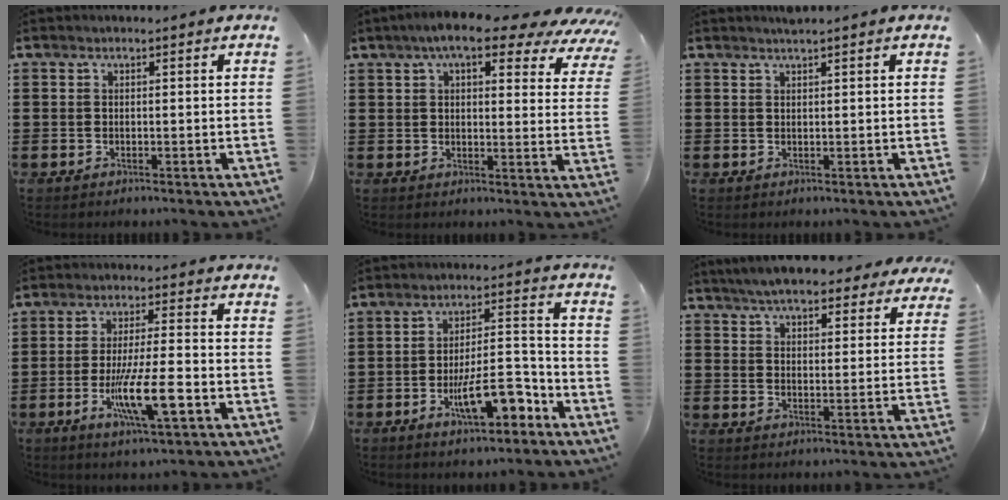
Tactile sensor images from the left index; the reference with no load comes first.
{"total": 8.8, "force": [6.5, 2.2, 5.5], "torque": [-0.094, -0.021, 0.107]}
{"total": 1.0, "force": [0.9, -0.2, 0.5], "torque": [-0.008, -0.002, 0.018]}
{"total": 9.7, "force": [-3.2, 1.6, 9.0], "torque": [-0.174, -0.013, -0.060]}
{"total": 10.7, "force": [-5.1, 3.6, 8.7], "torque": [-0.138, 0.010, -0.085]}
{"total": 6.3, "force": [5.9, 0.9, 2.0], "torque": [-0.062, -0.015, 0.108]}